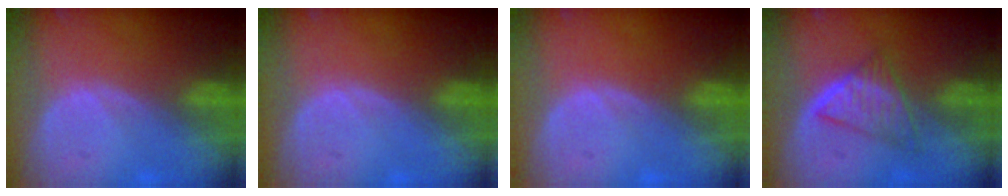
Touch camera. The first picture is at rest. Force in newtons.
{"total": 0.0}
{"total": 0.0}
{"total": 5.4, "press": 5.1, "slide": 1.5}